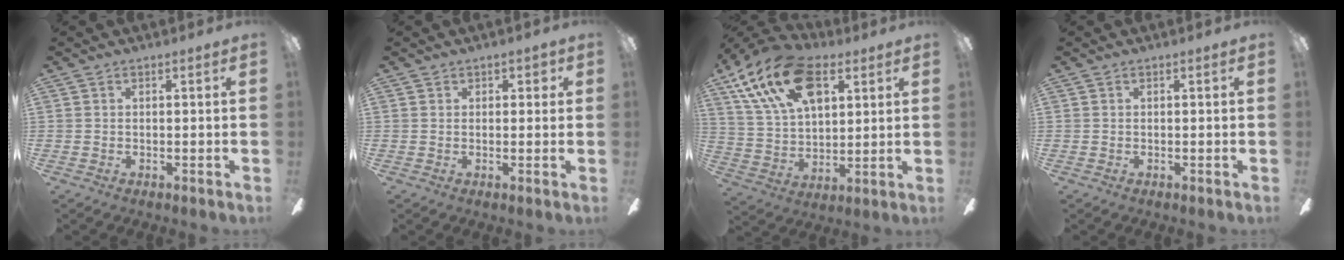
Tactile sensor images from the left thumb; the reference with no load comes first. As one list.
[{"total": 1.6, "force": [0.8, 1.4, 0.3], "torque": [0.002, 0.002, 0.012]}, {"total": 22.0, "force": [10.6, 12.7, 14.5], "torque": [-0.269, -0.028, 0.190]}, {"total": 0.0}]